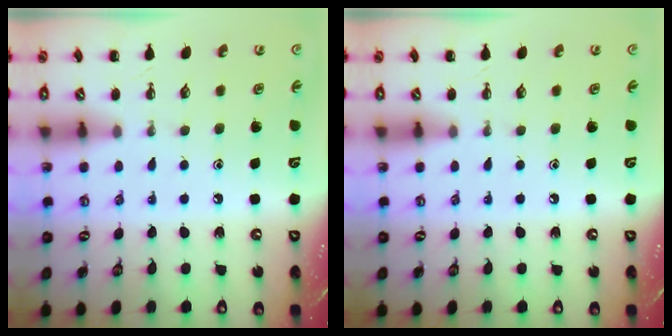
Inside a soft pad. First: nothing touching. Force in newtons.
{"total": 0.0}